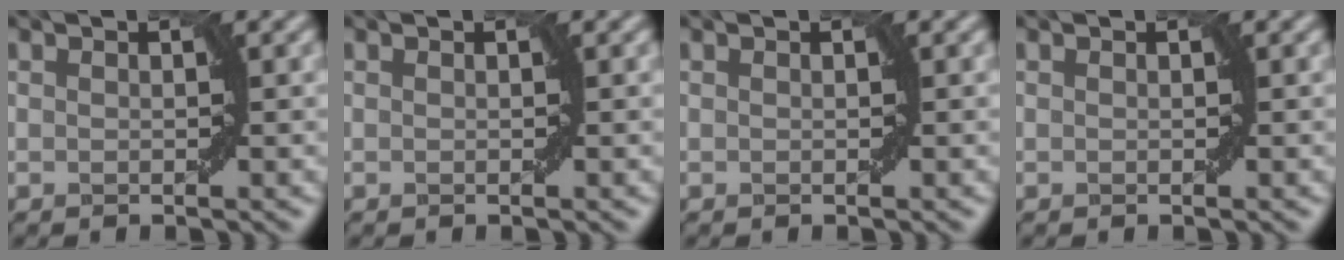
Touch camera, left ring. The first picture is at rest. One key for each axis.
{"total": 0.0}
{"total": 0.0}
{"total": 0.0}